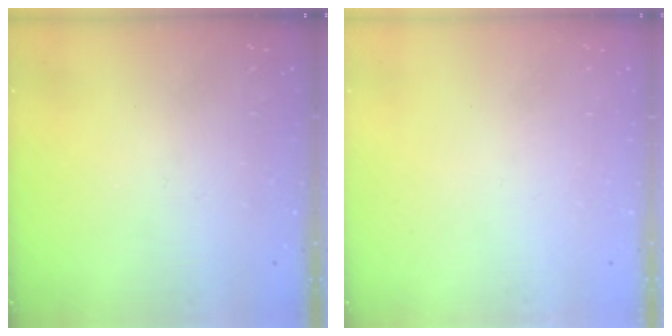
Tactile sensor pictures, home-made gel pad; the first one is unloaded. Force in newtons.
{"total": 0.0}